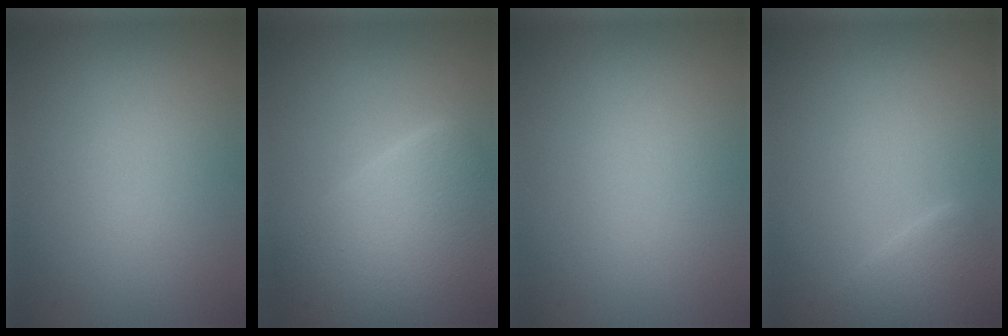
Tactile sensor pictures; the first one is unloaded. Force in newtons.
{"total": 8.1, "press": 8.1, "slide": 0.2}
{"total": 0.0}
{"total": 2.6, "press": 2.6, "slide": 0.1}